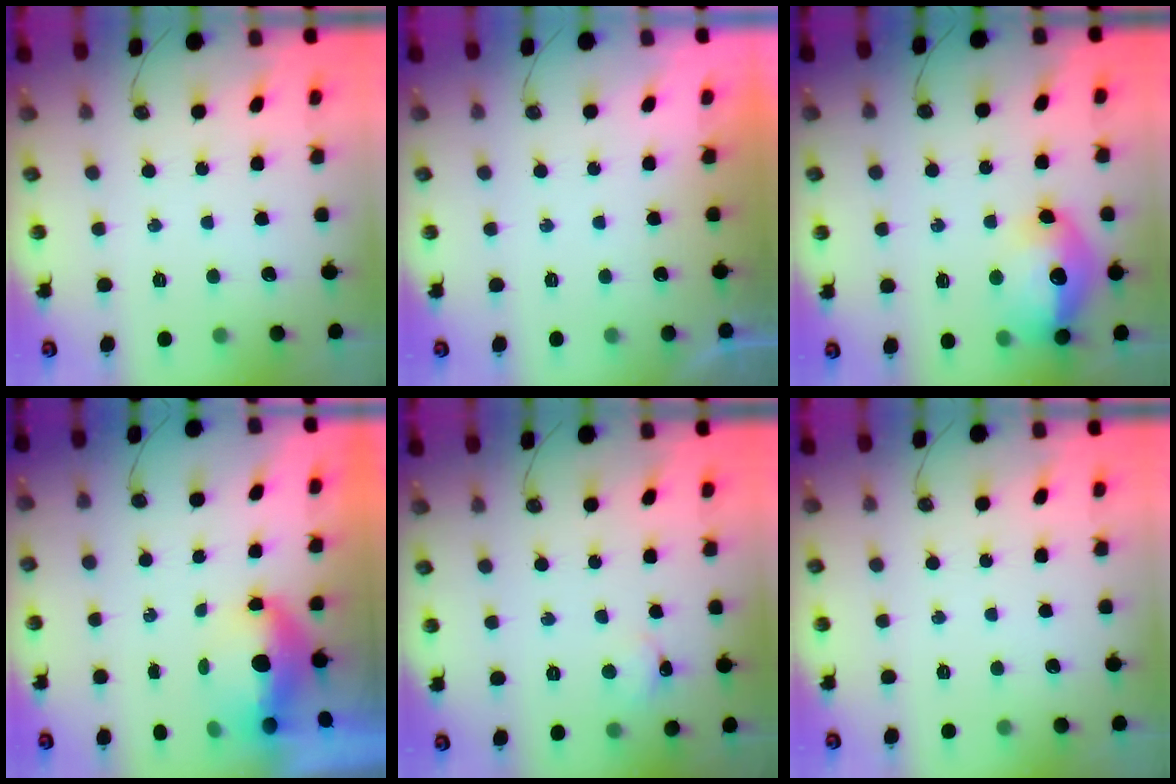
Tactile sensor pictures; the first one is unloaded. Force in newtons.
{"total": 0.0}
{"total": 16.0, "press": 15.9, "slide": 1.5}
{"total": 6.2, "press": 6.1, "slide": 0.8}
{"total": 2.6, "press": 2.6, "slide": 0.4}
{"total": 0.0}